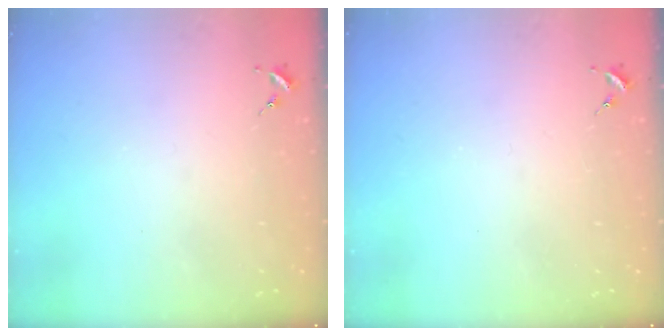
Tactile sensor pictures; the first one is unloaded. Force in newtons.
{"total": 0.0}